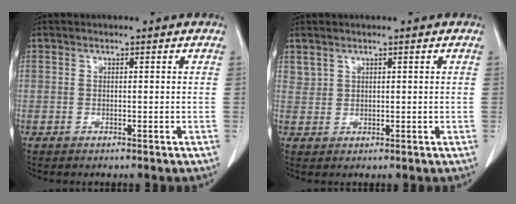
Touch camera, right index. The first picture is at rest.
{"total": 1.3, "force": [1.0, 0.8, 0.1], "torque": [0.009, 0.005, 0.017]}